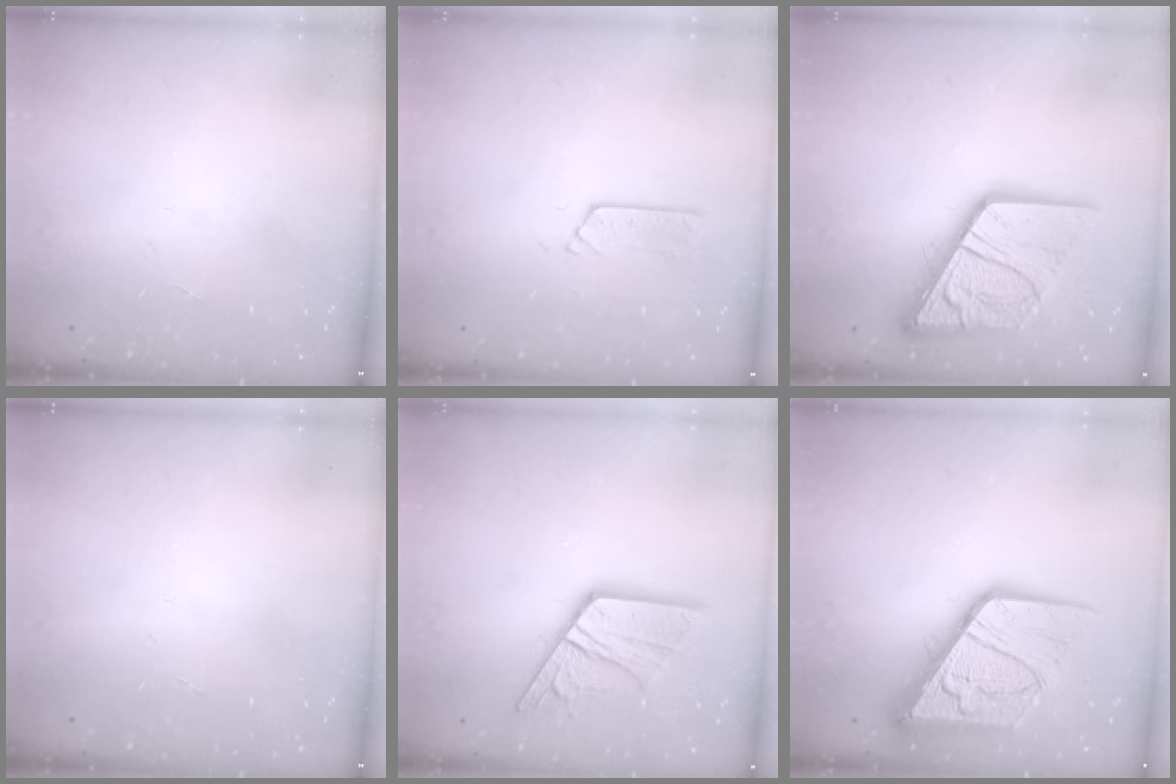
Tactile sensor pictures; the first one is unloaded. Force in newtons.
{"total": 2.5, "press": 2.5, "slide": 0.2}
{"total": 21.2, "press": 21.1, "slide": 2.4}
{"total": 0.0}
{"total": 15.9, "press": 15.9, "slide": 1.4}
{"total": 17.9, "press": 17.8, "slide": 1.8}